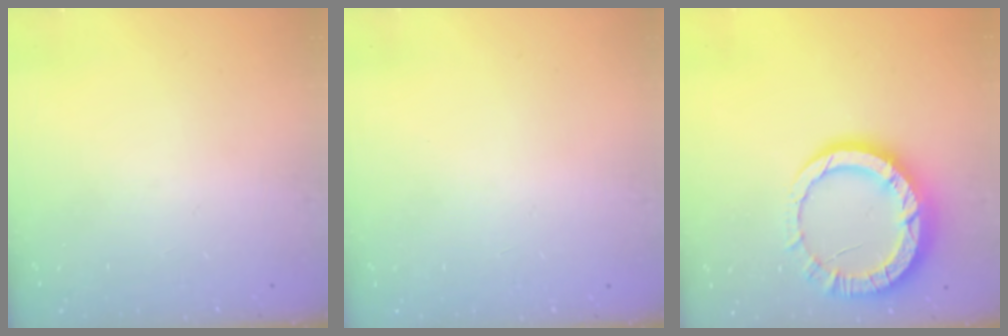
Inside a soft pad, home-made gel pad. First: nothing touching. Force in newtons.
{"total": 2.6, "press": 2.6, "slide": 0.2}
{"total": 13.4, "press": 13.3, "slide": 1.4}